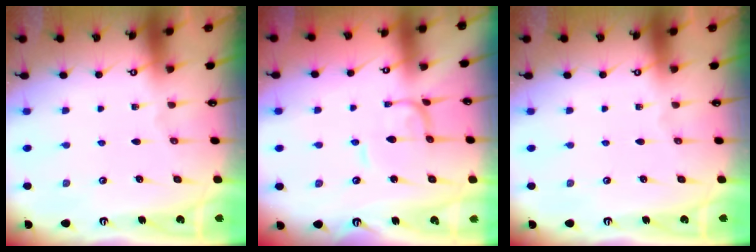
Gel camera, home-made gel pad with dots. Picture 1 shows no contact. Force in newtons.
{"total": 1.6, "press": 1.6, "slide": 0.2}
{"total": 0.0}